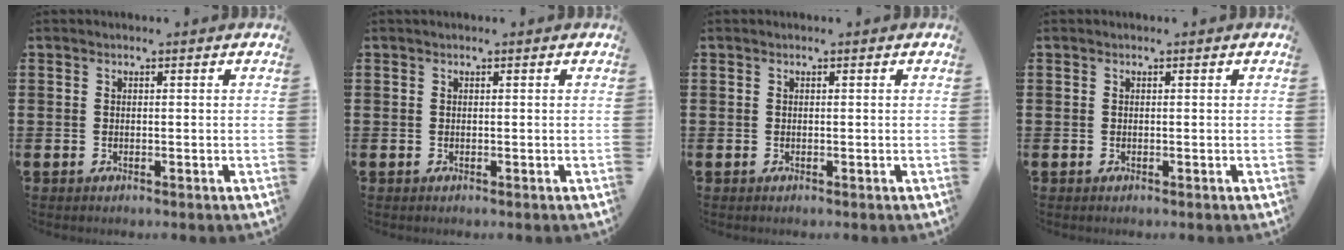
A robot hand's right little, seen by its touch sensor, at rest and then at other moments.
{"total": 0.0}
{"total": 0.0}
{"total": 0.0}